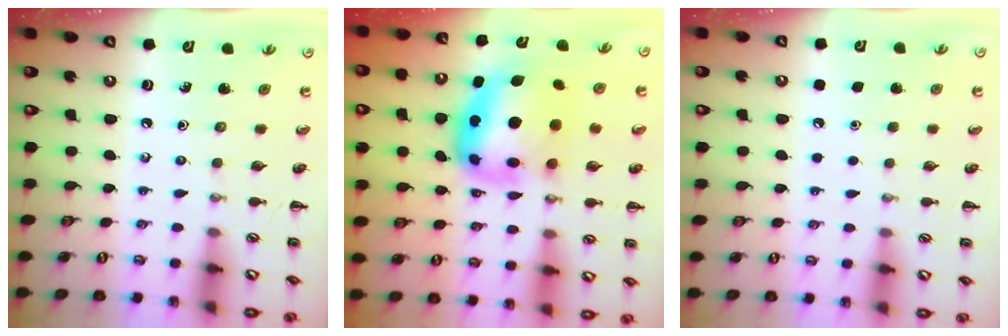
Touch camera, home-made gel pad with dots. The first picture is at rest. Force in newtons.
{"total": 12.0, "press": 11.6, "slide": 3.2}
{"total": 1.8, "press": 1.8, "slide": 0.1}